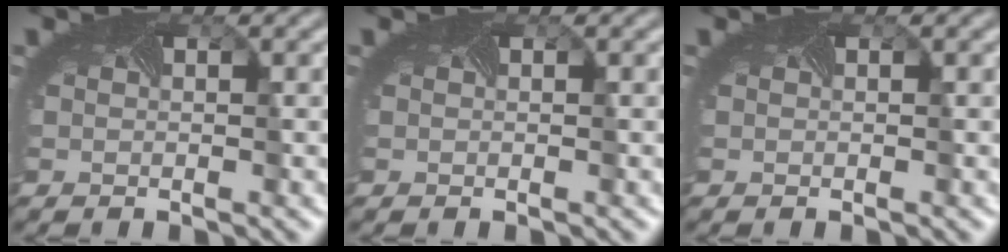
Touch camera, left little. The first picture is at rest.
{"total": 0.0}
{"total": 0.0}